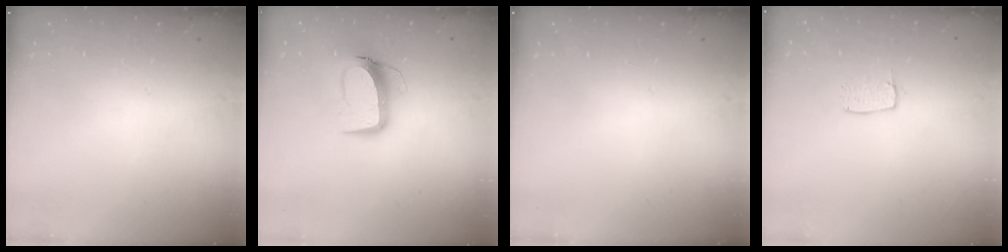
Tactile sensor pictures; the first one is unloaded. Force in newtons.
{"total": 11.2, "press": 11.1, "slide": 1.2}
{"total": 0.0}
{"total": 4.4, "press": 4.4, "slide": 0.3}